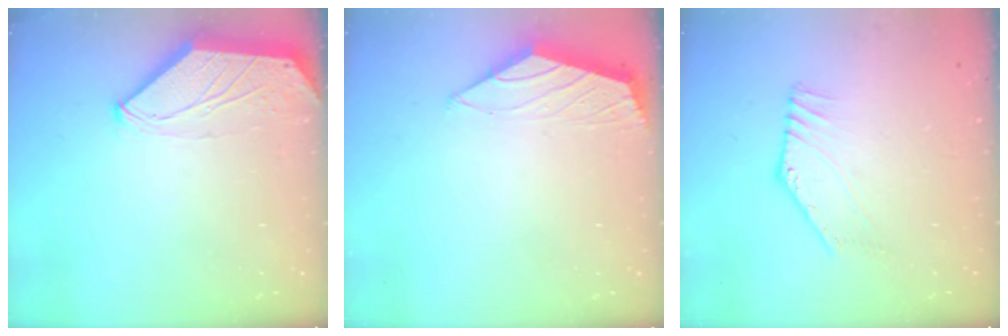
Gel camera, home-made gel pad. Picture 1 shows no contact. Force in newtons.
{"total": 1.5, "press": 1.5, "slide": 0.4}
{"total": 2.8, "press": 2.8, "slide": 0.1}